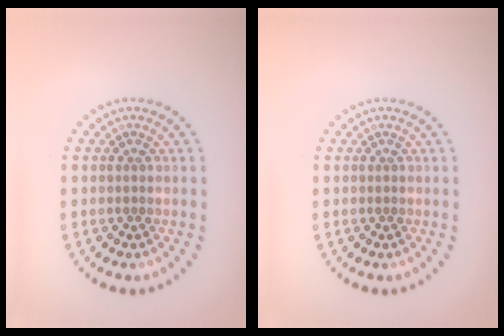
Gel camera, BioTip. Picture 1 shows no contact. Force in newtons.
{"total": 0.0}